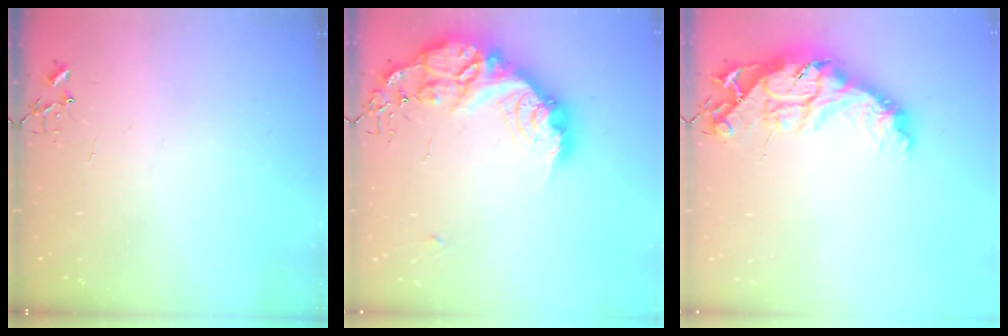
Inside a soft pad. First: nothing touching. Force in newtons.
{"total": 24.7, "press": 24.6, "slide": 2.0}
{"total": 18.3, "press": 18.3, "slide": 1.4}